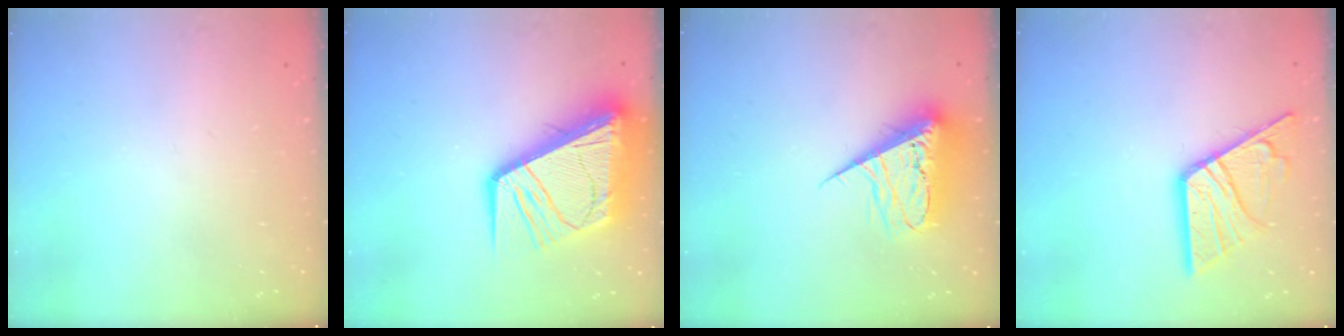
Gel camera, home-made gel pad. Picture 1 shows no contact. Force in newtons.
{"total": 22.6, "press": 22.4, "slide": 2.8}
{"total": 9.7, "press": 9.6, "slide": 1.0}
{"total": 13.2, "press": 13.1, "slide": 1.4}